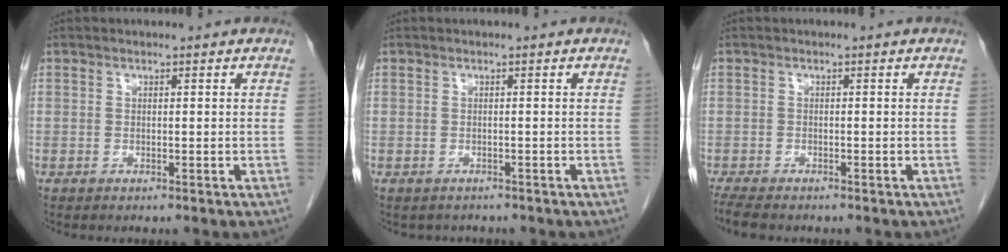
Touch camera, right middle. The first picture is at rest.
{"total": 1.9, "force": [-1.6, 1.0, 0.1], "torque": [-0.006, 0.000, -0.022]}
{"total": 4.3, "force": [-3.6, 1.0, 2.1], "torque": [-0.043, -0.013, -0.057]}